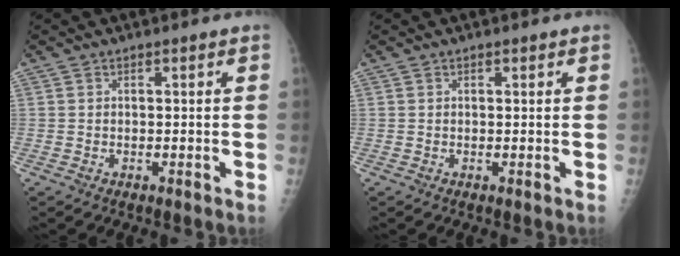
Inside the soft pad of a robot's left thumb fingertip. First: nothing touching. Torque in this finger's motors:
{"motor_torque": [0.19, -0.03, -0.23, -0.18, -0.02]}